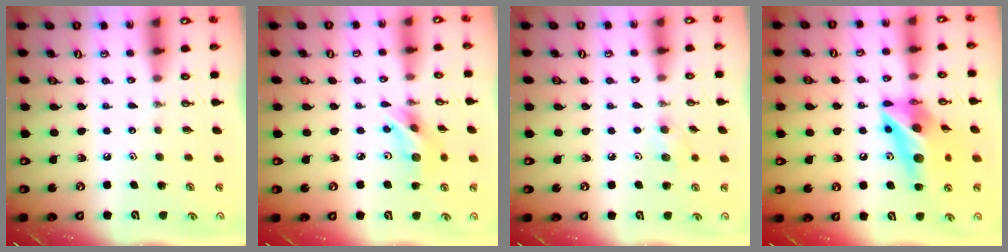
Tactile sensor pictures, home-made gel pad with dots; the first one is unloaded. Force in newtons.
{"total": 10.7, "press": 10.1, "slide": 3.6}
{"total": 7.0, "press": 5.9, "slide": 3.7}
{"total": 15.3, "press": 15.2, "slide": 1.6}